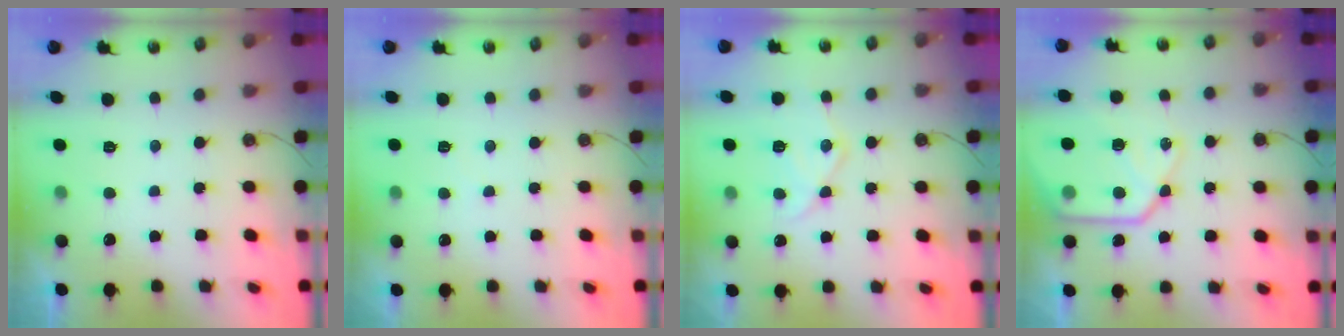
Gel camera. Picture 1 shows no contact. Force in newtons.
{"total": 2.0, "press": 2.0, "slide": 0.3}
{"total": 13.1, "press": 13.1, "slide": 1.1}
{"total": 16.0, "press": 15.9, "slide": 1.8}